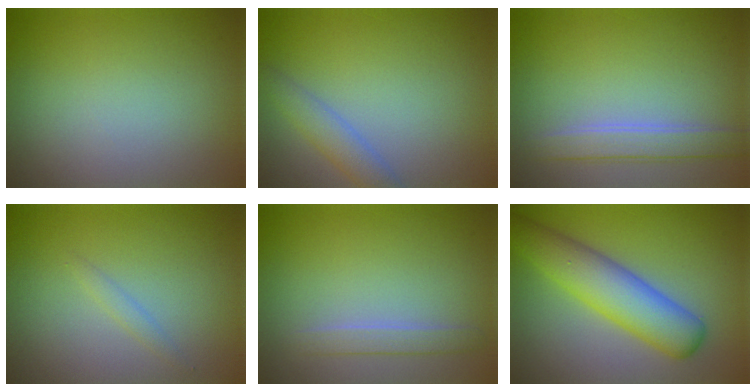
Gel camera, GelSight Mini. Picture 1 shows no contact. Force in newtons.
{"total": 2.4, "press": 2.4, "slide": 0.1}
{"total": 2.6, "press": 2.6, "slide": 0.2}
{"total": 0.9, "press": 0.9, "slide": 0.1}
{"total": 1.5, "press": 1.5, "slide": 0.1}
{"total": 6.5, "press": 6.5, "slide": 0.4}